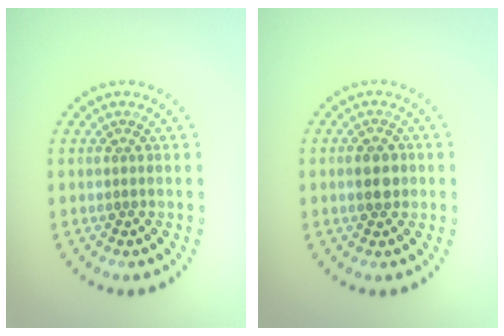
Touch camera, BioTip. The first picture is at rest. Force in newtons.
{"total": 2.3, "press": 2.3, "slide": 0.1}